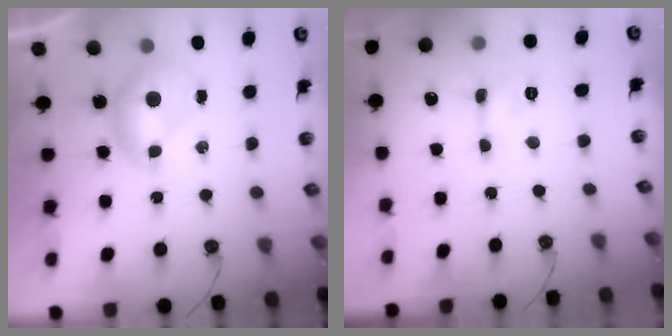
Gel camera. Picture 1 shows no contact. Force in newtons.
{"total": 1.9, "press": 1.9, "slide": 0.4}